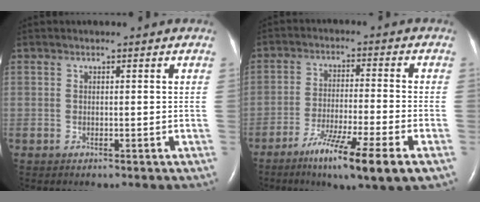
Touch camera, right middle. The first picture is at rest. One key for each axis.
{"total": 11.7, "fx": -6.7, "fy": -0.2, "fz": 9.6, "tx": -0.171, "ty": -0.032, "tz": -0.112}